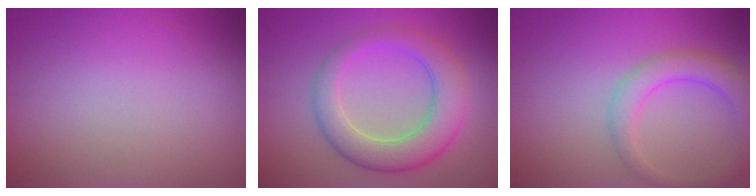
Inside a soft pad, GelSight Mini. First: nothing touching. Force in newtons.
{"total": 6.3, "press": 6.3, "slide": 0.2}
{"total": 3.8, "press": 3.8, "slide": 0.2}